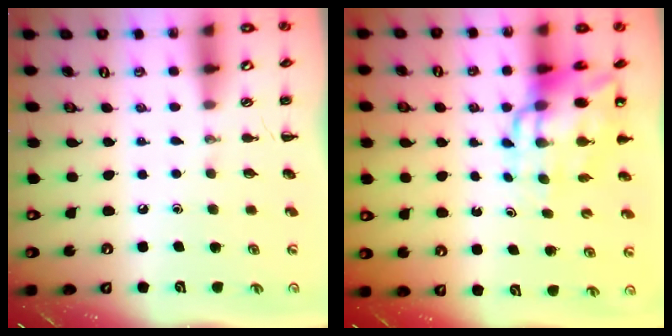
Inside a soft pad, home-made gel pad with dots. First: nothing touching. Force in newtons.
{"total": 12.0, "press": 11.5, "slide": 3.6}